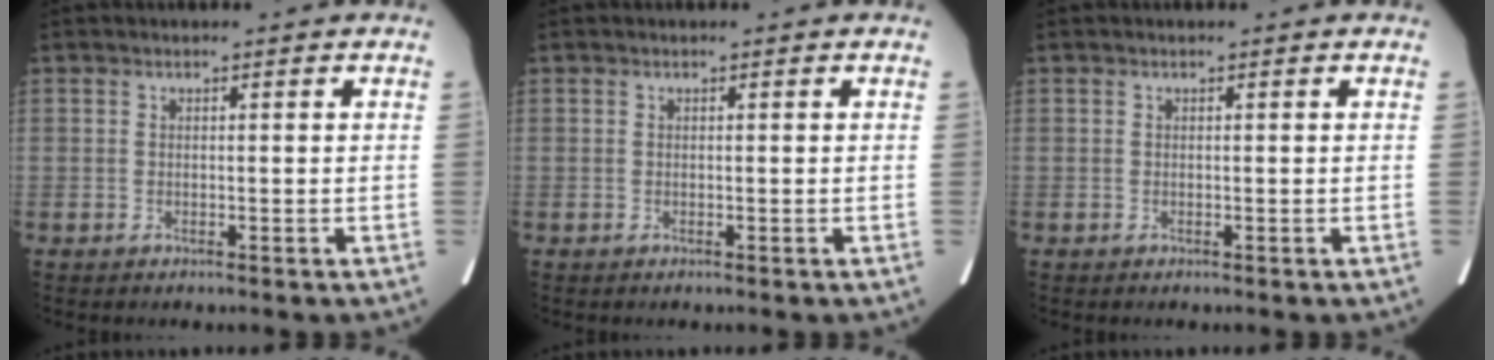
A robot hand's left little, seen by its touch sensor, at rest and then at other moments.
{"total": 0.0}
{"total": 0.0}